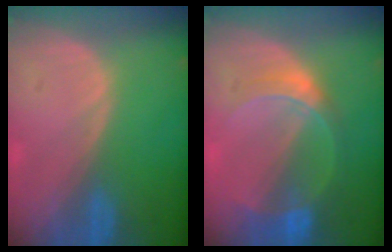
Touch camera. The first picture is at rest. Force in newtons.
{"total": 6.8, "press": 6.0, "slide": 3.2}